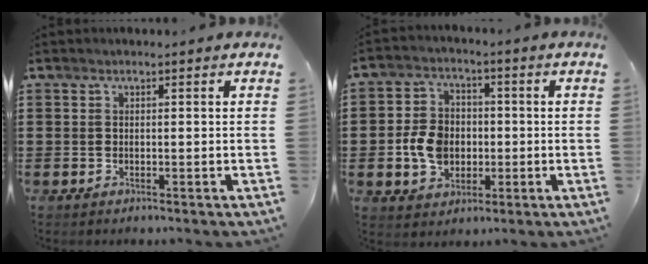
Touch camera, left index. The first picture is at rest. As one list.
[{"total": 7.2, "force": [-1.1, 5.8, 4.2], "torque": [-0.099, 0.006, -0.025]}]